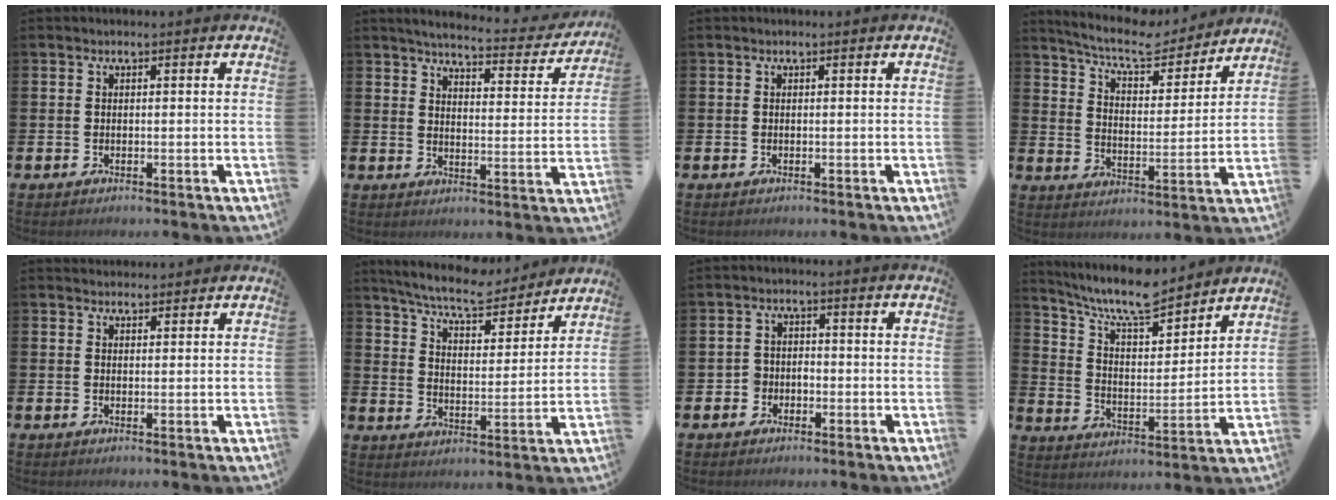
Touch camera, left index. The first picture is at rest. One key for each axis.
{"total": 4.6, "fx": 4.4, "fy": 0.6, "fz": 1.5, "tx": -0.037, "ty": -0.034, "tz": 0.067}
{"total": 0.0}
{"total": 8.5, "fx": 7.8, "fy": 1.8, "fz": 3.0, "tx": -0.076, "ty": -0.055, "tz": 0.131}
{"total": 1.9, "fx": 1.8, "fy": 0.6, "fz": 0.0, "tx": 0.011, "ty": -0.007, "tz": 0.031}
{"total": 8.1, "fx": 7.5, "fy": 1.3, "fz": 2.7, "tx": -0.076, "ty": -0.047, "tz": 0.129}
{"total": 2.3, "fx": -1.3, "fy": 1.9, "fz": 0.1, "tx": -0.013, "ty": 0.006, "tz": -0.031}
{"total": 9.2, "fx": 8.4, "fy": 1.8, "fz": 3.1, "tx": -0.088, "ty": -0.057, "tz": 0.149}